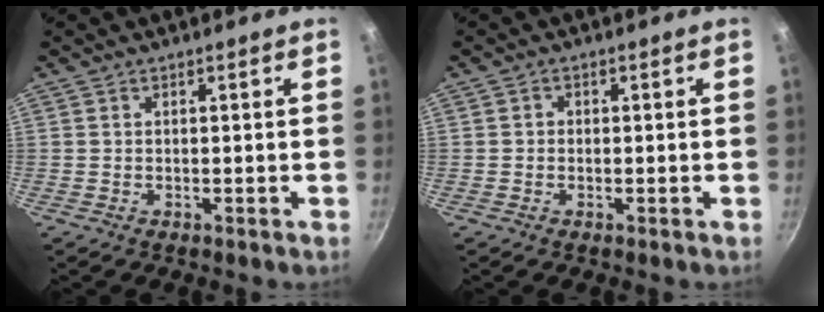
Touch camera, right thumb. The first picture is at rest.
{"total": 1.0, "force": [-0.1, 1.0, 0.3], "torque": [-0.002, 0.003, -0.004]}